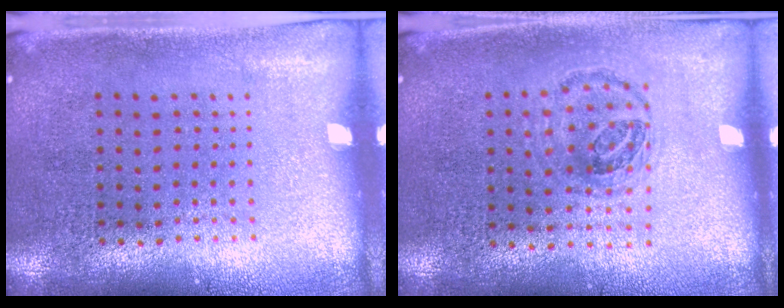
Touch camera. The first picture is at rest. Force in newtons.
{"total": 0.9, "press": 0.8, "slide": 0.4}